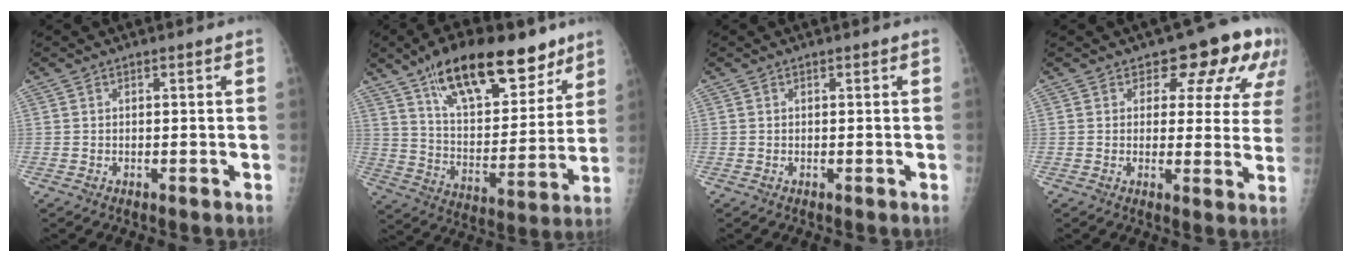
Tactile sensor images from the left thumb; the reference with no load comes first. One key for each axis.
{"total": 23.5, "fx": 15.0, "fy": 10.2, "fz": 14.9, "tx": -0.196, "ty": -0.049, "tz": 0.248}
{"total": 0.0}
{"total": 11.6, "fx": 6.8, "fy": 6.5, "fz": 6.7, "tx": -0.027, "ty": -0.027, "tz": 0.067}